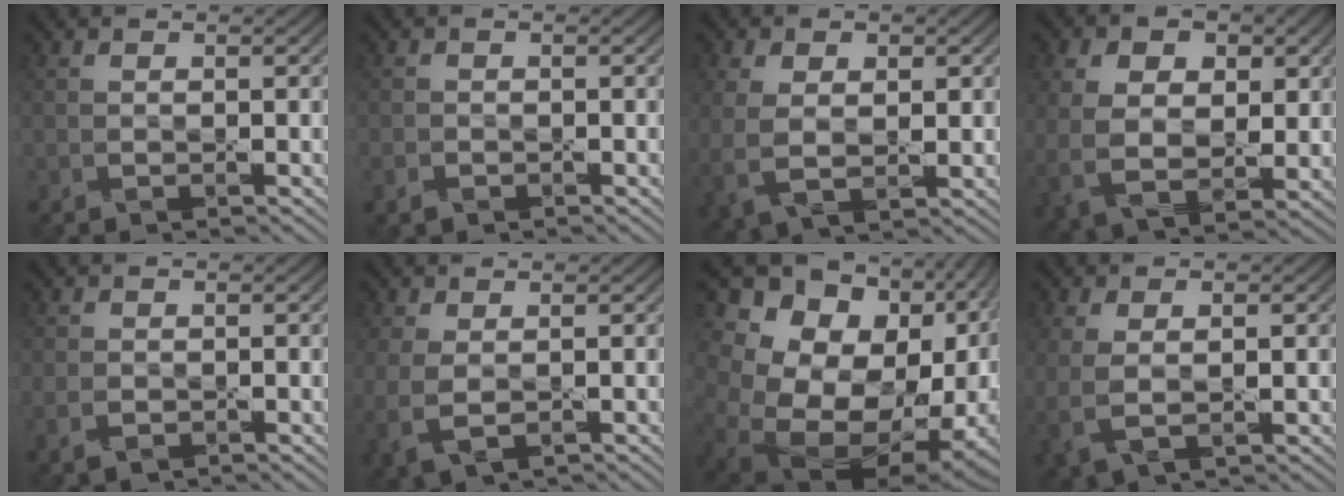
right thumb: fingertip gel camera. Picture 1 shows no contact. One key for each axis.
{"total": 1.6, "fx": -1.0, "fy": 1.1, "fz": 0.6, "tx": -0.016, "ty": -0.003, "tz": -0.021}
{"total": 6.2, "fx": 0.5, "fy": 4.2, "fz": 4.5, "tx": -0.107, "ty": -0.013, "tz": 0.017}
{"total": 9.6, "fx": 1.6, "fy": 7.0, "fz": 6.3, "tx": -0.149, "ty": -0.009, "tz": 0.037}
{"total": 2.2, "fx": -0.9, "fy": 1.6, "fz": 1.2, "tx": -0.035, "ty": -0.008, "tz": -0.018}
{"total": 4.9, "fx": -0.8, "fy": 3.1, "fz": 3.7, "tx": -0.108, "ty": -0.012, "tz": -0.012}
{"total": 21.7, "fx": 0.0, "fy": 17.5, "fz": 12.9, "tx": -0.238, "ty": -0.019, "tz": 0.020}
{"total": 4.7, "fx": -0.3, "fy": 2.9, "fz": 3.8, "tx": -0.097, "ty": -0.012, "tz": 0.003}